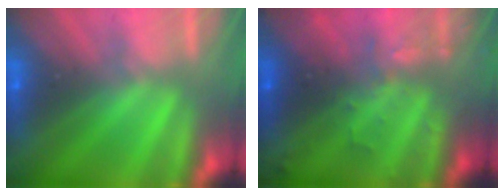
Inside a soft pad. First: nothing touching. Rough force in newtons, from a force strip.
{"total": 3.0}